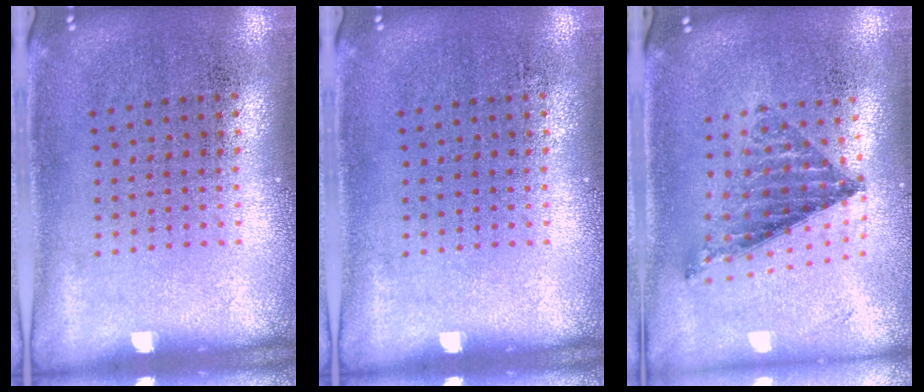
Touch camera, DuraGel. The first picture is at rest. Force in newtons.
{"total": 0.0}
{"total": 0.9, "press": 0.8, "slide": 0.3}